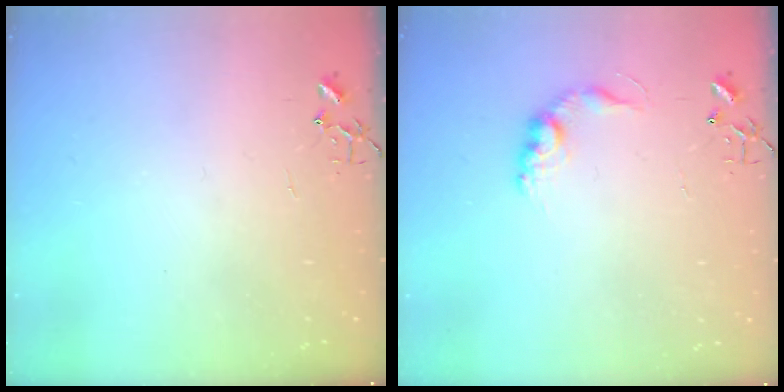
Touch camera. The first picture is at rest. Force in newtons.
{"total": 10.2, "press": 10.1, "slide": 0.6}